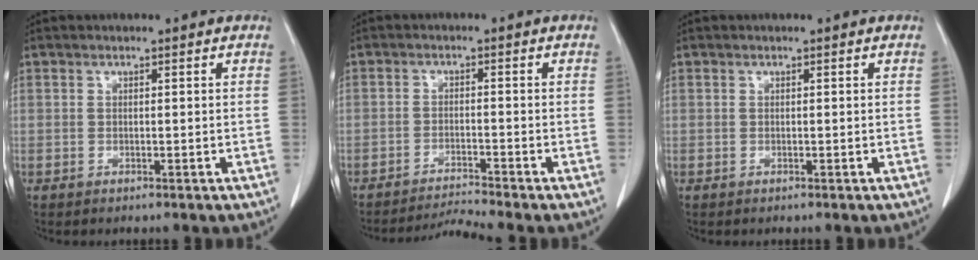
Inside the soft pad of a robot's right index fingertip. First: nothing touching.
{"total": 4.0, "force": [-3.4, -2.0, -0.2], "torque": [-0.005, -0.013, -0.059]}
{"total": 0.0}